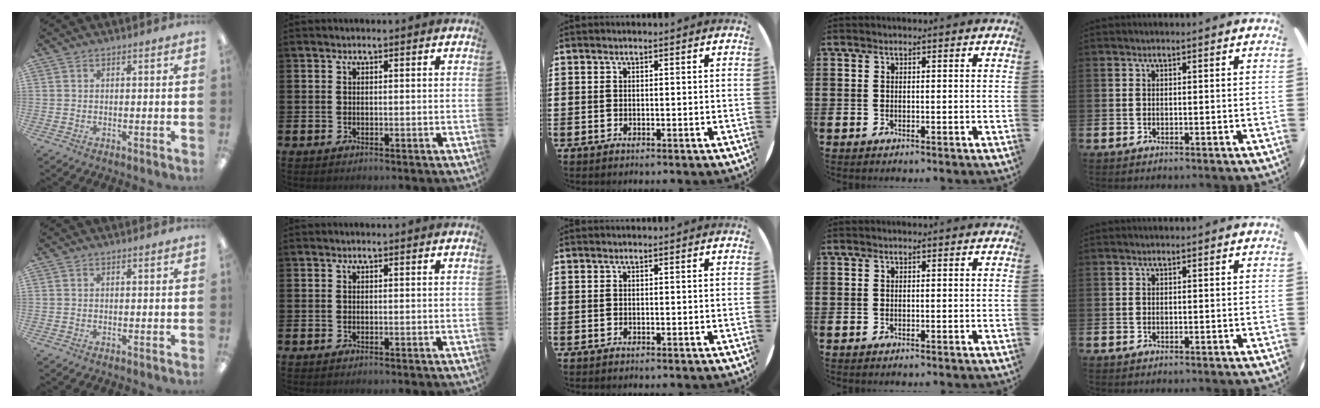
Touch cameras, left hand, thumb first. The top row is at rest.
{}